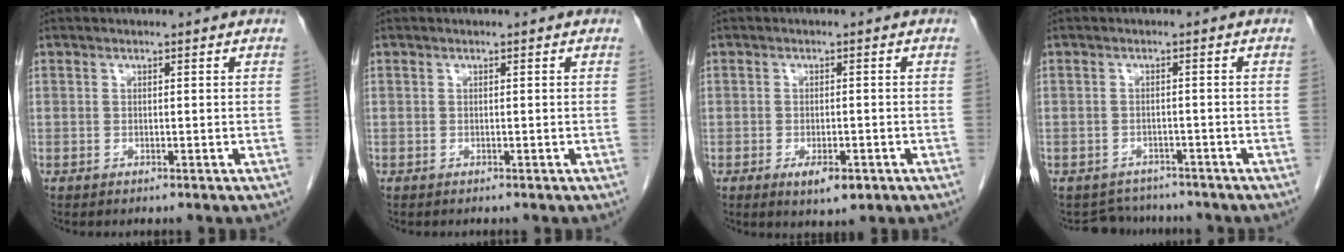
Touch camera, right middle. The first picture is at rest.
{"total": 0.0}
{"total": 3.9, "force": [-2.0, 1.5, 3.1], "torque": [-0.048, -0.002, -0.021]}
{"total": 4.8, "force": [-4.3, 2.0, -0.4], "torque": [0.008, 0.009, -0.059]}